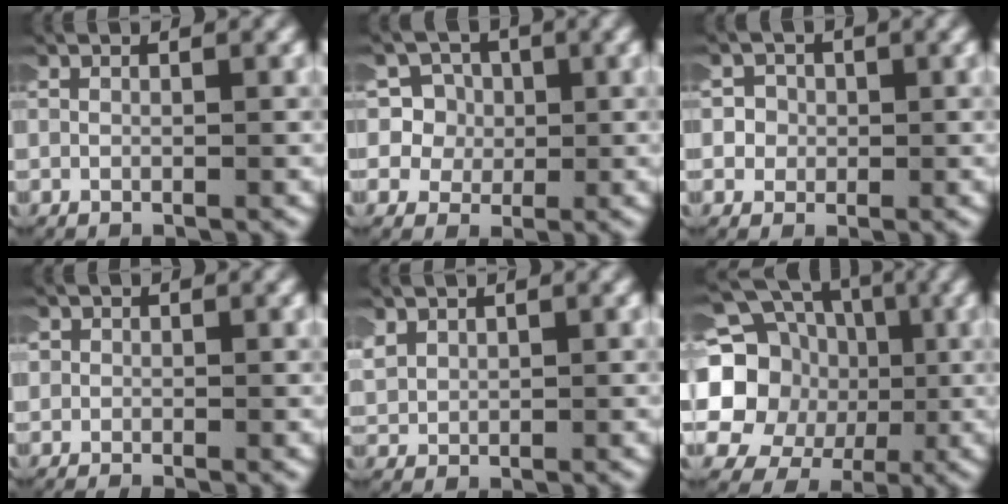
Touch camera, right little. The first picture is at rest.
{"total": 7.2, "force": [-1.0, 6.9, 1.7], "torque": [-0.077, -0.024, -0.025]}
{"total": 4.3, "force": [-0.7, 4.1, 1.0], "torque": [-0.044, -0.007, -0.023]}
{"total": 0.9, "force": [-0.7, 0.6, -0.2], "torque": [0.003, -0.001, -0.014]}
{"total": 1.9, "force": [1.0, 1.4, 0.9], "torque": [-0.040, -0.007, 0.028]}
{"total": 16.3, "force": [2.5, 14.3, 7.2], "torque": [-0.203, -0.014, 0.024]}